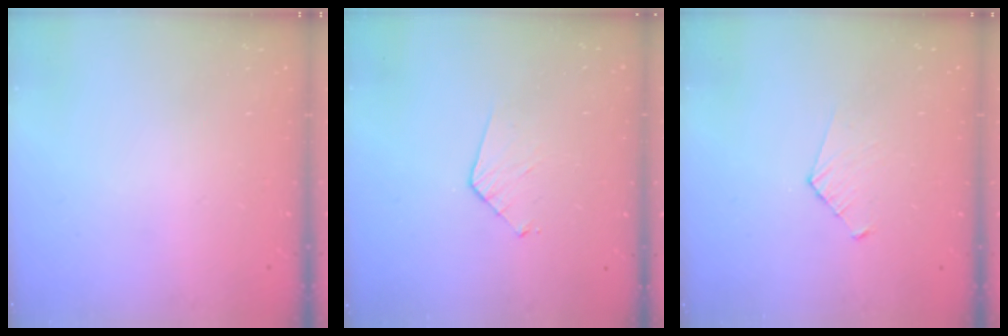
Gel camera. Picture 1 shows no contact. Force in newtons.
{"total": 5.0, "press": 5.0, "slide": 0.4}
{"total": 3.4, "press": 3.4, "slide": 0.3}